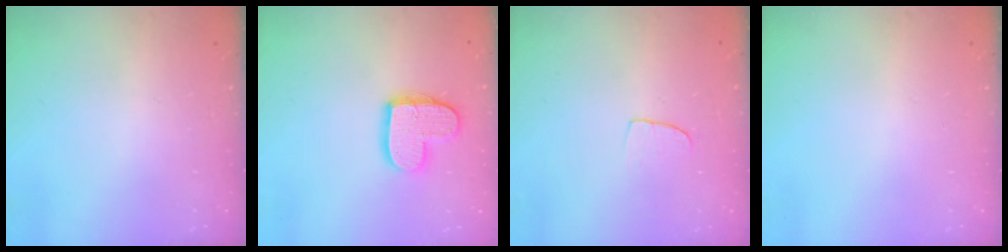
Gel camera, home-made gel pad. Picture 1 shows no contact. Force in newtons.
{"total": 12.9, "press": 12.9, "slide": 0.9}
{"total": 5.9, "press": 5.9, "slide": 0.4}
{"total": 0.0}